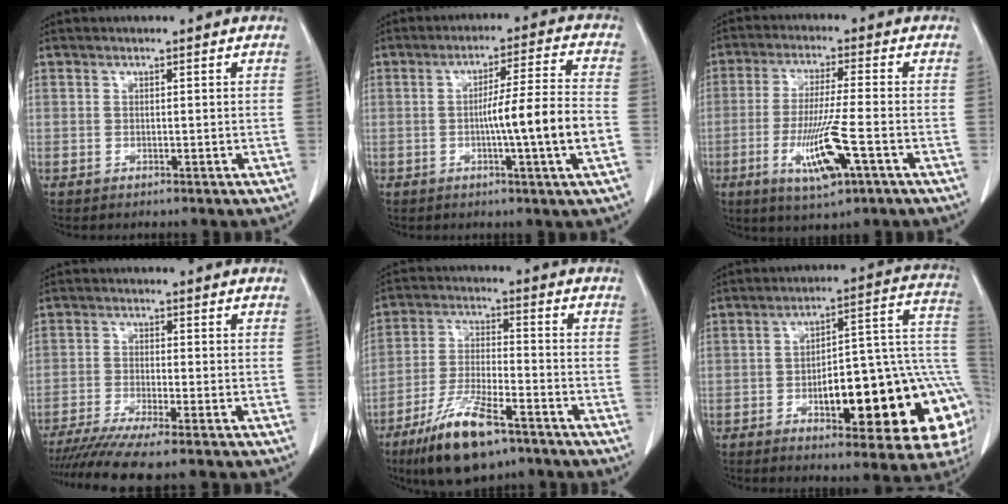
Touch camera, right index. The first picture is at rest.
{"total": 10.3, "force": [-2.2, -1.0, 10.0], "torque": [-0.158, 0.002, -0.037]}
{"total": 10.1, "force": [-3.8, 0.4, 9.4], "torque": [-0.182, -0.018, -0.066]}
{"total": 8.3, "force": [-6.9, -1.1, 4.6], "torque": [-0.070, -0.020, -0.113]}
{"total": 12.4, "force": [-8.1, 3.1, 8.9], "torque": [-0.177, -0.021, -0.143]}
{"total": 23.2, "force": [-5.8, 6.3, 21.6], "torque": [-0.191, 0.033, -0.064]}